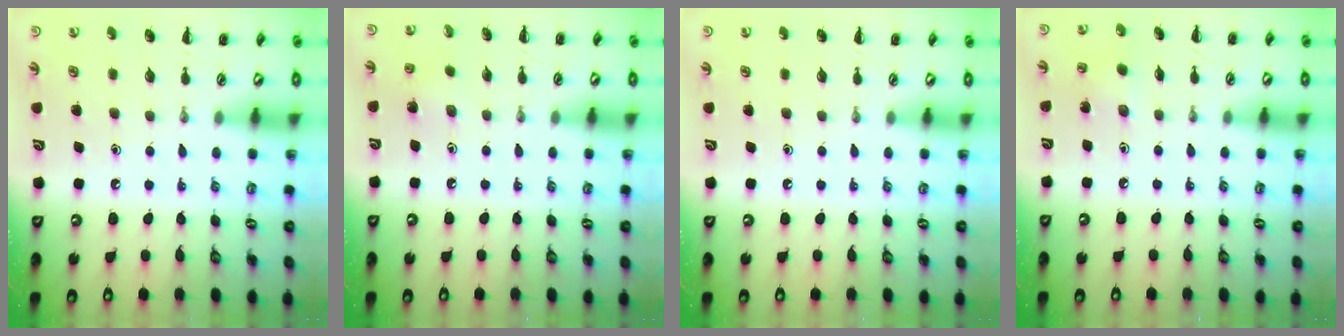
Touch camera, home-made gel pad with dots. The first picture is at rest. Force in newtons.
{"total": 2.9, "press": 2.7, "slide": 1.0}
{"total": 0.0}
{"total": 2.8, "press": 2.6, "slide": 0.9}